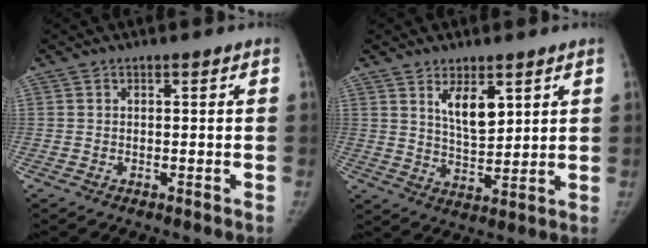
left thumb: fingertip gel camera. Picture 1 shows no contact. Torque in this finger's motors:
{"motor_torque": [0.77, 0.64, 0.97, -0.75, 0.12]}